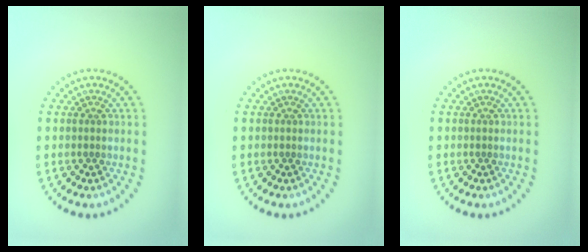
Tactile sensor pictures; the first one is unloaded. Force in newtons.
{"total": 0.0}
{"total": 0.0}